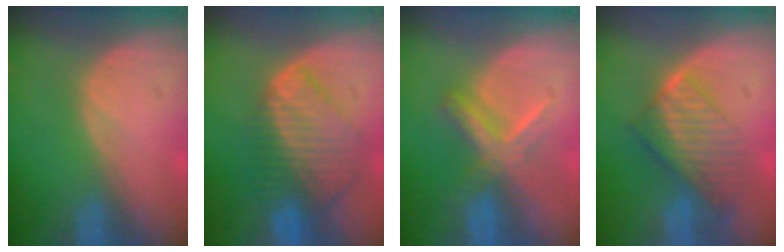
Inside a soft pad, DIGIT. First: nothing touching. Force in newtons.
{"total": 8.8, "press": 7.7, "slide": 4.2}
{"total": 5.5, "press": 5.4, "slide": 1.1}
{"total": 7.7, "press": 6.9, "slide": 3.5}